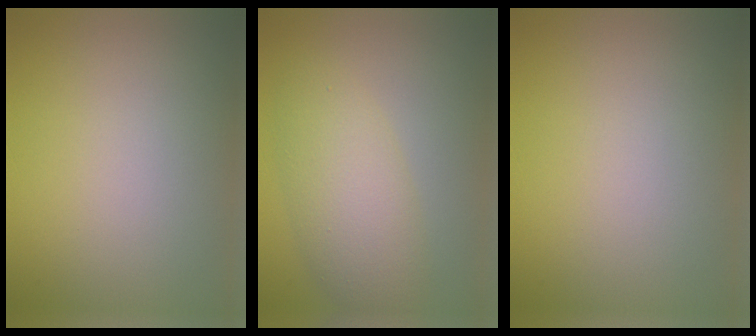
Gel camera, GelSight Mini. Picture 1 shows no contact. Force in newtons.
{"total": 4.8, "press": 4.8, "slide": 0.1}
{"total": 0.0}